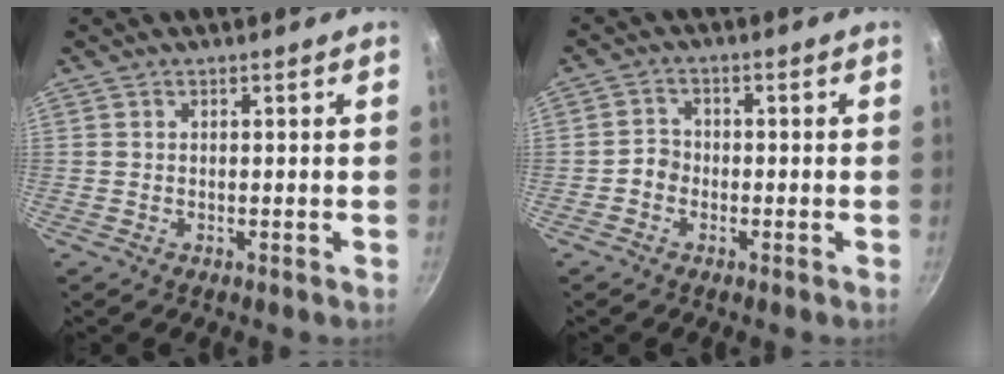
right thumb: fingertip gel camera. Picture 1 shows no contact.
{"total": 2.8, "force": [-1.2, 2.3, 1.0], "torque": [-0.001, 0.020, -0.027]}